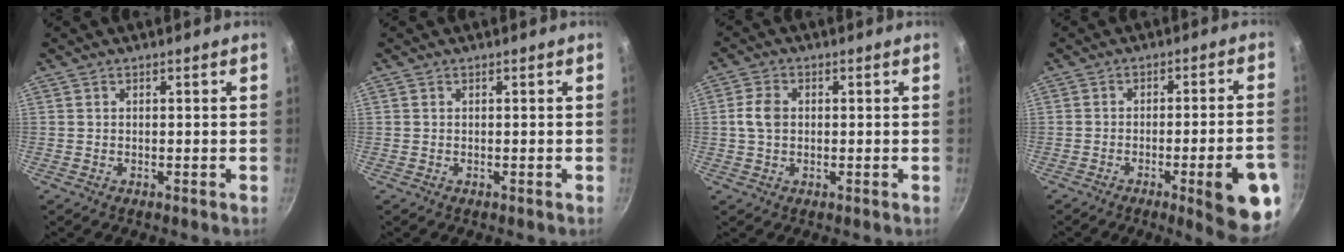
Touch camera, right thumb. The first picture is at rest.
{"total": 0.0}
{"total": 4.4, "force": [0.2, 3.2, 3.1], "torque": [-0.057, 0.010, 0.000]}
{"total": 13.6, "force": [-5.5, 2.4, 12.2], "torque": [-0.136, 0.026, -0.066]}